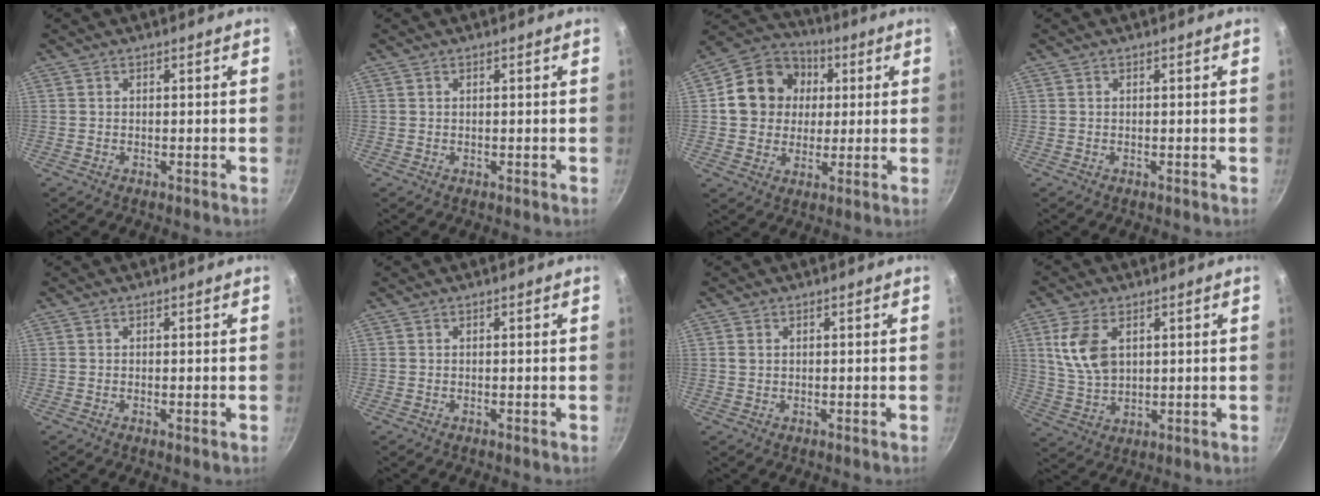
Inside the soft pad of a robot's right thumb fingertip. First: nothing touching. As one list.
[{"total": 0.0}, {"total": 14.4, "force": [2.4, 12.5, 6.7], "torque": [-0.089, 0.018, 0.030]}, {"total": 0.0}, {"total": 0.8, "force": [-0.2, 0.2, 0.7], "torque": [-0.012, -0.001, -0.004]}, {"total": 0.0}, {"total": 1.3, "force": [0.4, 1.0, 0.6], "torque": [-0.011, 0.002, 0.007]}, {"total": 9.5, "force": [3.0, 5.8, 6.9], "torque": [-0.129, -0.017, 0.064]}]